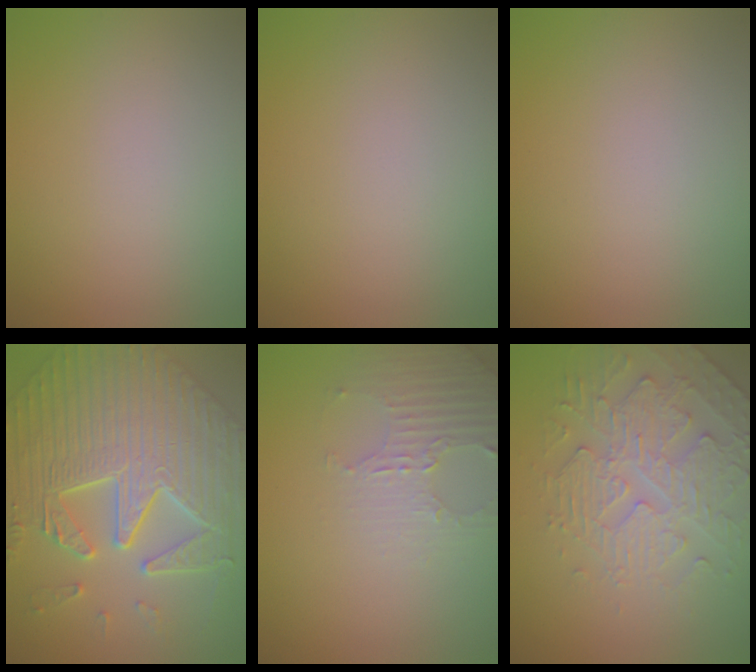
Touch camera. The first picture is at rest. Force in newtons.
{"total": 0.0}
{"total": 0.0}
{"total": 8.5, "press": 7.1, "slide": 4.7}
{"total": 3.0, "press": 2.9, "slide": 0.7}
{"total": 4.8, "press": 3.8, "slide": 2.8}